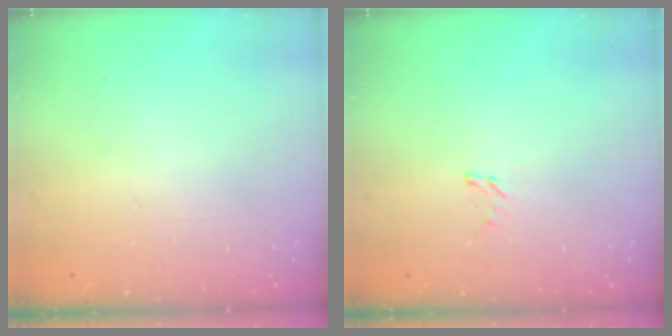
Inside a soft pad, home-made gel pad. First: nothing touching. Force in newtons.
{"total": 2.4, "press": 2.4, "slide": 0.2}